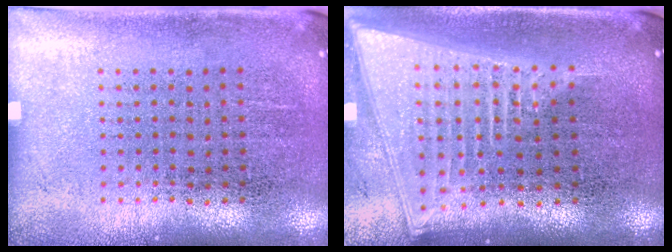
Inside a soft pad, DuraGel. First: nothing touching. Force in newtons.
{"total": 2.1, "press": 1.7, "slide": 1.2}